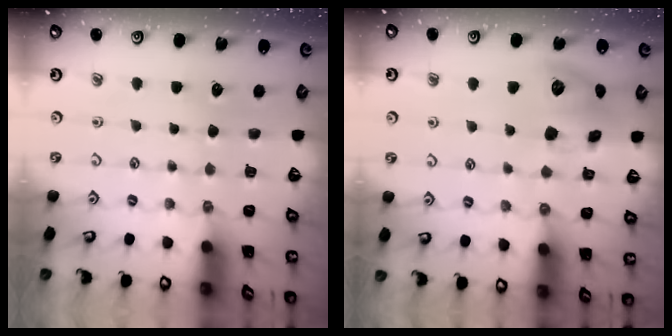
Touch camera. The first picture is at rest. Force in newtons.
{"total": 10.7, "press": 10.6, "slide": 1.8}